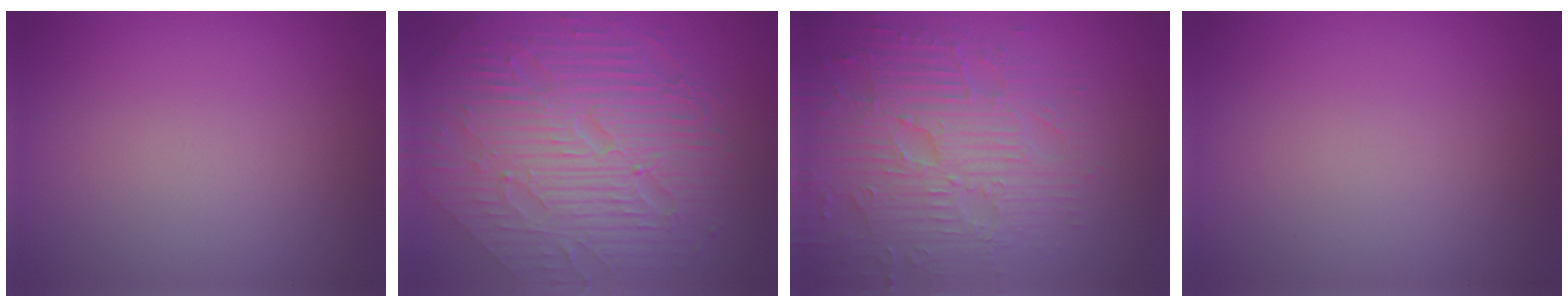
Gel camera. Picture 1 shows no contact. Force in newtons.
{"total": 10.9, "press": 7.4, "slide": 8.1}
{"total": 7.1, "press": 5.6, "slide": 4.4}
{"total": 0.0}